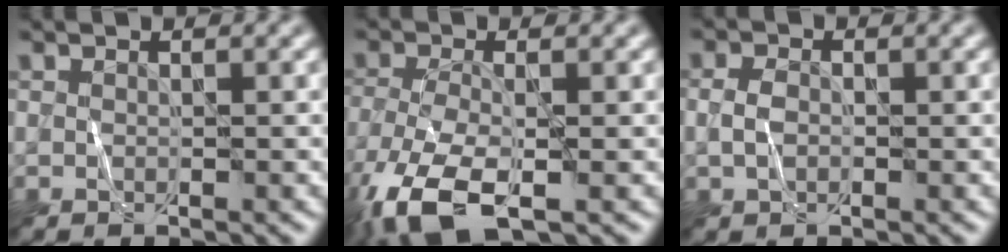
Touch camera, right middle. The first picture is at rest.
{"total": 7.7, "force": [-4.1, 3.0, 5.8], "torque": [-0.139, -0.019, -0.085]}
{"total": 1.7, "force": [0.0, 1.2, 1.2], "torque": [-0.027, 0.003, -0.003]}